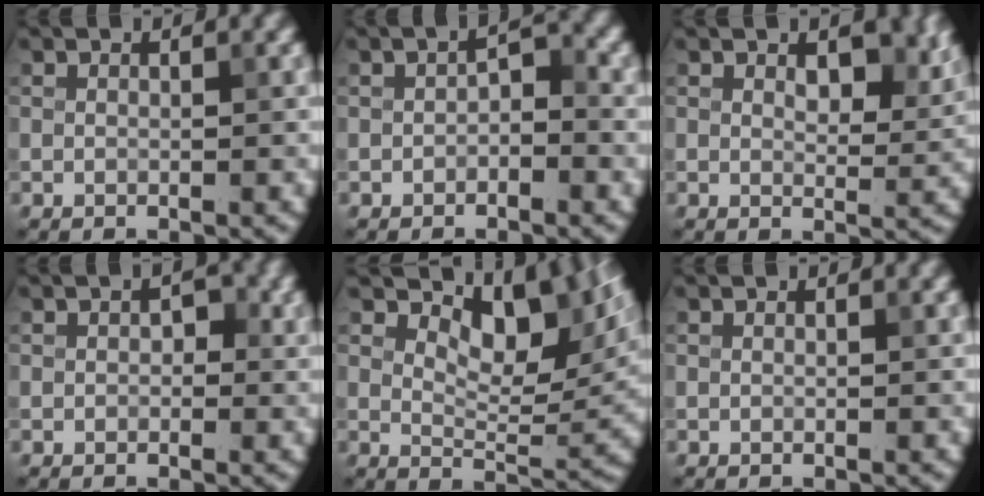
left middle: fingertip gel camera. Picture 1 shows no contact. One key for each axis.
{"total": 1.8, "fx": -0.6, "fy": 1.0, "fz": 1.4, "tx": -0.020, "ty": 0.007, "tz": -0.013}
{"total": 3.4, "fx": 1.6, "fy": 1.8, "fz": 2.4, "tx": -0.034, "ty": -0.006, "tz": 0.026}
{"total": 1.4, "fx": 0.1, "fy": 1.1, "fz": 1.0, "tx": -0.010, "ty": -0.001, "tz": -0.003}
{"total": 7.5, "fx": 4.5, "fy": 3.1, "fz": 5.2, "tx": -0.072, "ty": -0.007, "tz": 0.072}
{"total": 0.0}